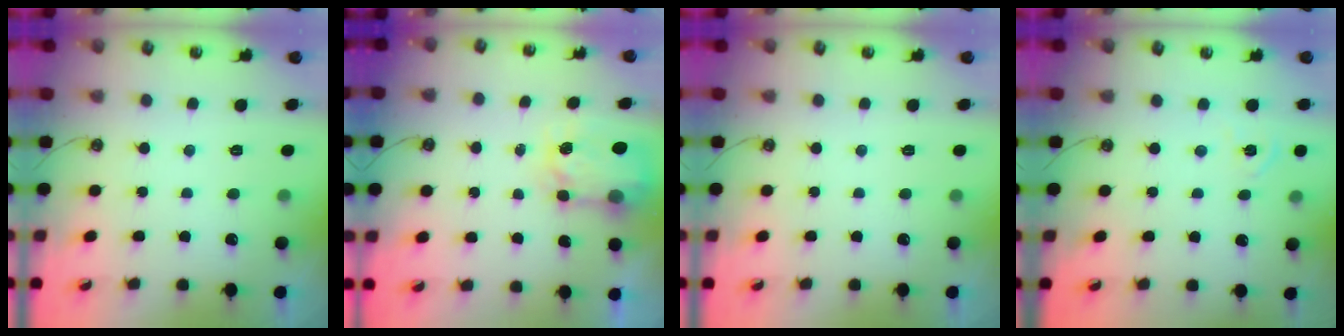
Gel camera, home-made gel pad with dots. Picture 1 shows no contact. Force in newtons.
{"total": 6.1, "press": 6.0, "slide": 0.7}
{"total": 0.0}
{"total": 7.3, "press": 7.2, "slide": 0.7}